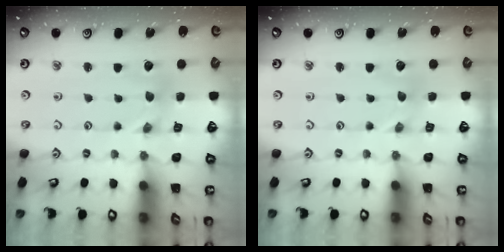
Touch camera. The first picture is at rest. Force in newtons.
{"total": 0.0}